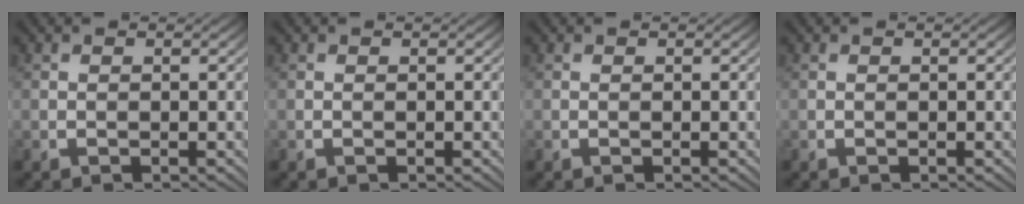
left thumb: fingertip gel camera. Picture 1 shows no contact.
{"total": 0.0}
{"total": 0.0}
{"total": 0.0}